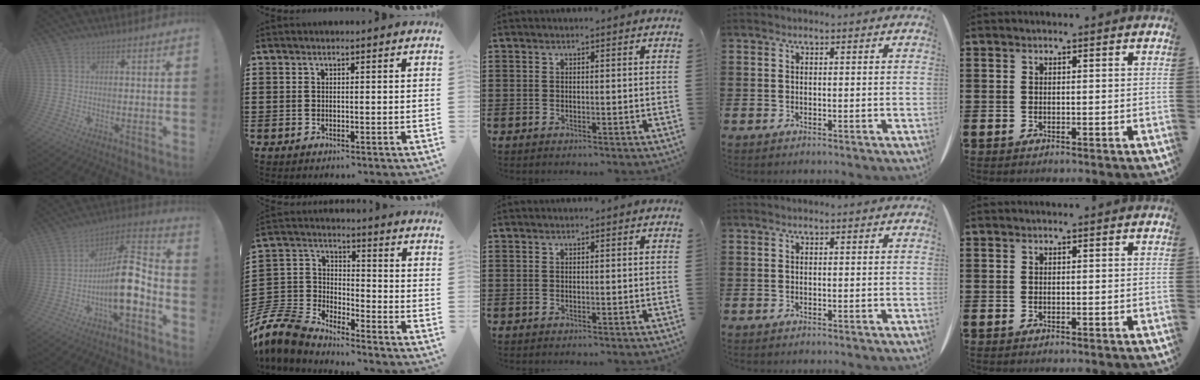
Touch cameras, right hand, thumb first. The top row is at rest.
{"thumb": {"total": 16.4, "force": [-4.2, 5.7, 14.8], "torque": [-0.246, 0.022, -0.067]}, "index": {"total": 7.7, "force": [-7.1, 2.4, 1.7], "torque": [-0.080, -0.005, -0.152]}}